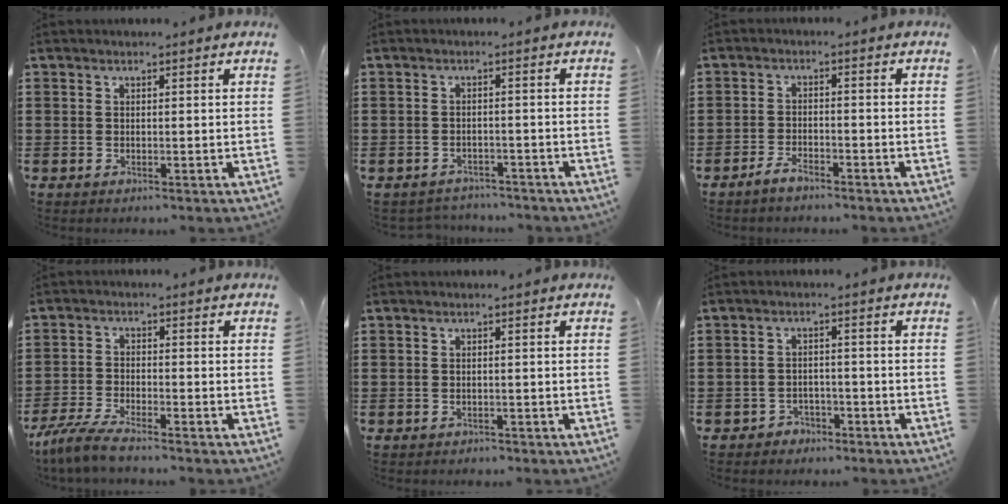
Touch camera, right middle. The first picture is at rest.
{"total": 2.2, "force": [-2.2, 0.4, -0.2], "torque": [-0.005, -0.003, -0.048]}
{"total": 2.7, "force": [-2.4, 0.7, 1.1], "torque": [-0.028, 0.003, -0.049]}
{"total": 4.4, "force": [-4.0, 0.1, 1.9], "torque": [-0.054, -0.013, -0.081]}
{"total": 0.6, "force": [-0.6, 0.2, -0.1], "torque": [-0.001, -0.001, -0.012]}
{"total": 2.1, "force": [-2.0, 0.9, 0.0], "torque": [-0.009, -0.001, -0.042]}